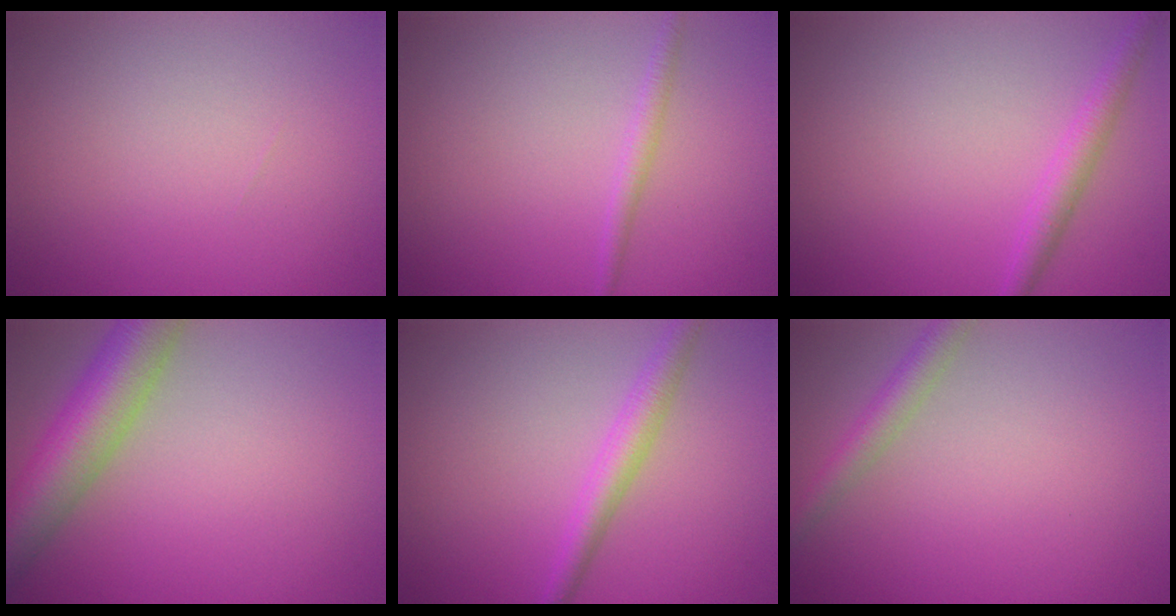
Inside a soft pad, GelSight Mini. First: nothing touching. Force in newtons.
{"total": 1.2, "press": 1.2, "slide": 0.1}
{"total": 1.9, "press": 1.9, "slide": 0.1}
{"total": 7.2, "press": 7.2, "slide": 0.4}
{"total": 2.7, "press": 2.7, "slide": 0.1}
{"total": 2.2, "press": 2.2, "slide": 0.1}